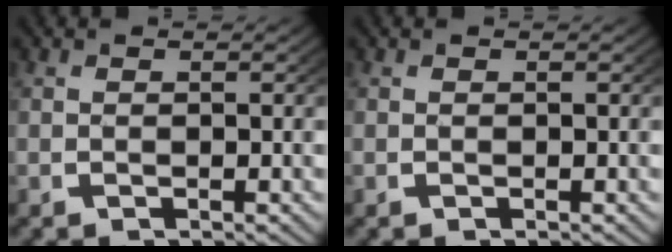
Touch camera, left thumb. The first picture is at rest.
{"total": 0.0}